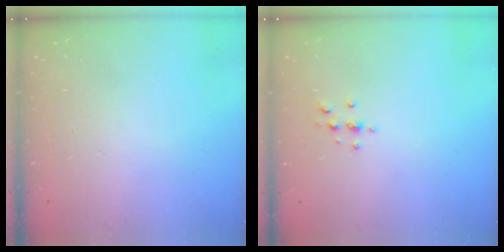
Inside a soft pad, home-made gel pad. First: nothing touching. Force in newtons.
{"total": 2.9, "press": 2.9, "slide": 0.4}